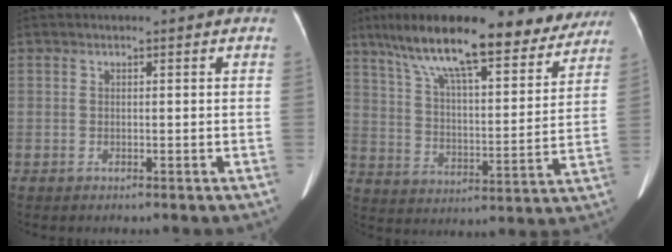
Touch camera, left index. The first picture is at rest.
{"total": 23.7, "force": [18.4, 5.5, 14.0], "torque": [-0.218, 0.025, 0.271]}